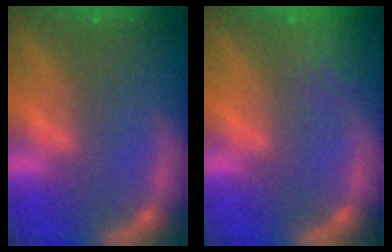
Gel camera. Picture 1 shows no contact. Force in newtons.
{"total": 3.5}